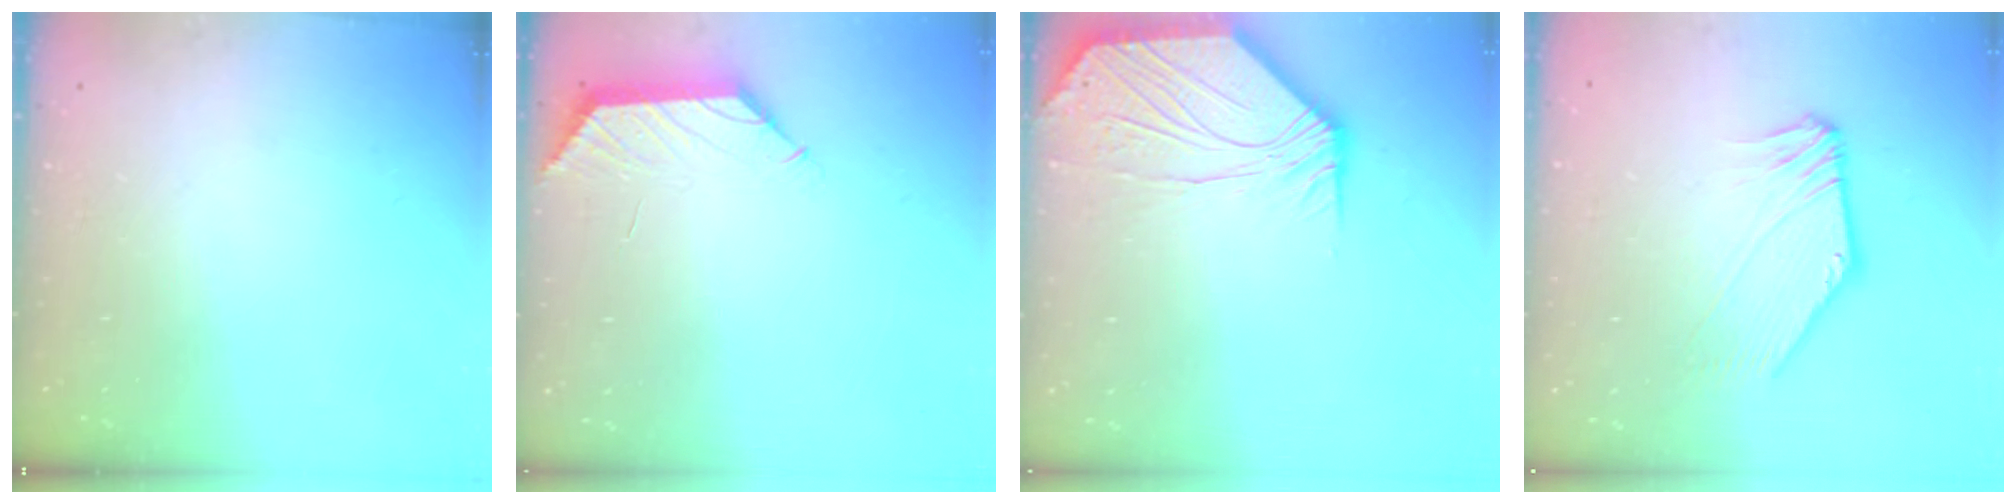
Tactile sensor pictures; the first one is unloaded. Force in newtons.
{"total": 2.9, "press": 2.9, "slide": 0.5}
{"total": 9.0, "press": 9.0, "slide": 1.2}
{"total": 2.8, "press": 2.8, "slide": 0.3}